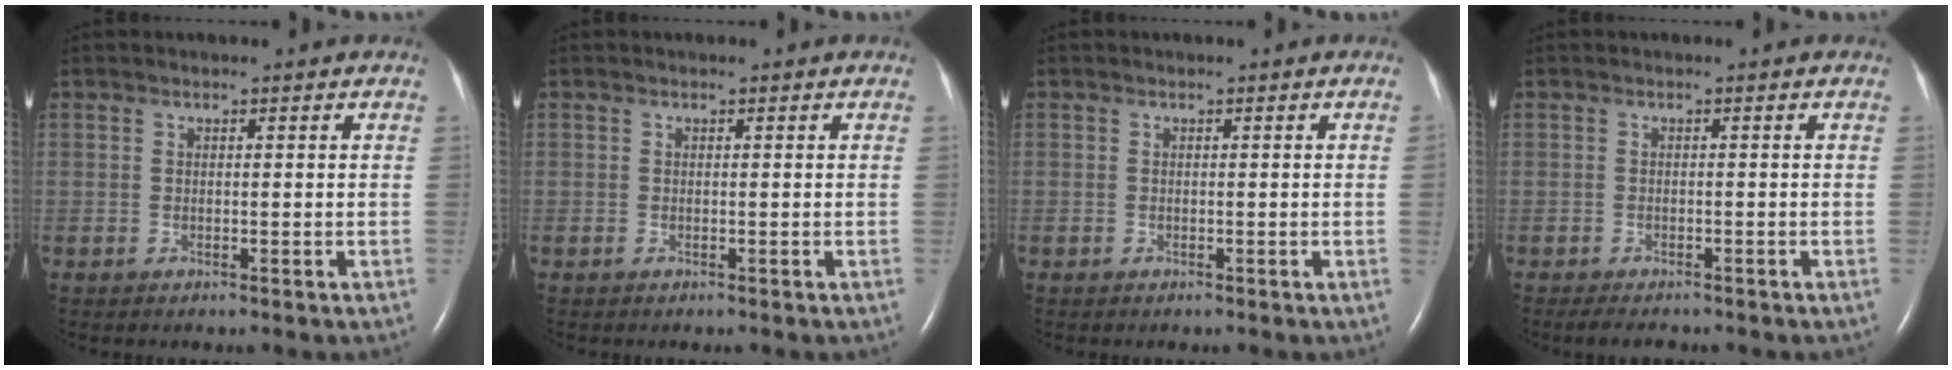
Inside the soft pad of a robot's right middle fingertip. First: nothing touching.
{"total": 0.0}
{"total": 0.6, "force": [-0.1, -0.2, 0.5], "torque": [-0.007, 0.001, -0.002]}
{"total": 2.8, "force": [-2.4, 0.8, 1.3], "torque": [-0.025, -0.009, -0.030]}